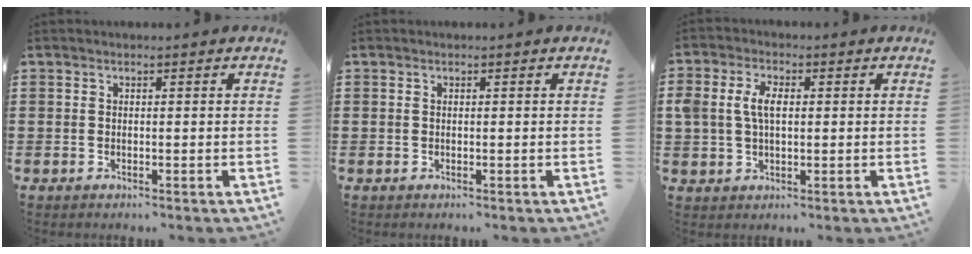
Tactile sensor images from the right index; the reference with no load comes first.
{"total": 0.0}
{"total": 4.8, "force": [0.8, 2.9, 3.8], "torque": [-0.095, 0.007, 0.007]}